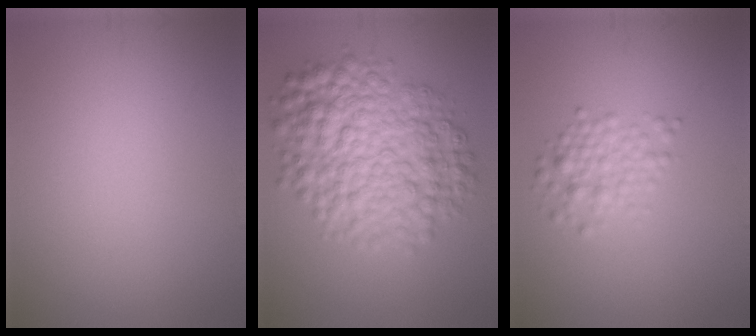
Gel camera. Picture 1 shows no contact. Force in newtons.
{"total": 9.2, "press": 9.2, "slide": 0.1}
{"total": 2.5, "press": 2.5, "slide": 0.1}